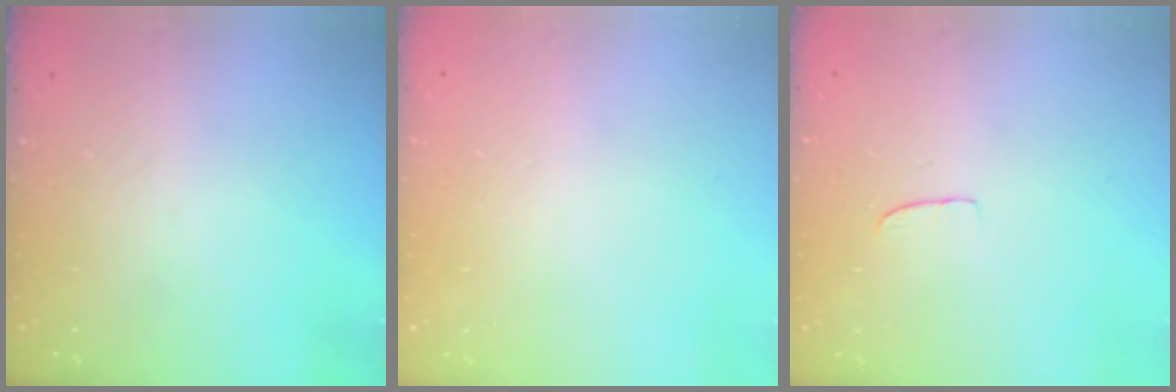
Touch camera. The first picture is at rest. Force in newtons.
{"total": 0.0}
{"total": 4.7, "press": 4.7, "slide": 0.3}